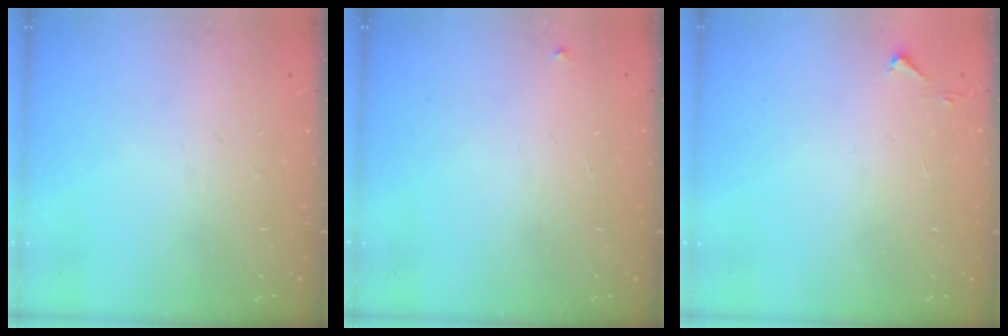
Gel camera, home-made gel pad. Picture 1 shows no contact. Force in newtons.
{"total": 2.7, "press": 2.7, "slide": 0.2}
{"total": 2.8, "press": 2.8, "slide": 0.4}